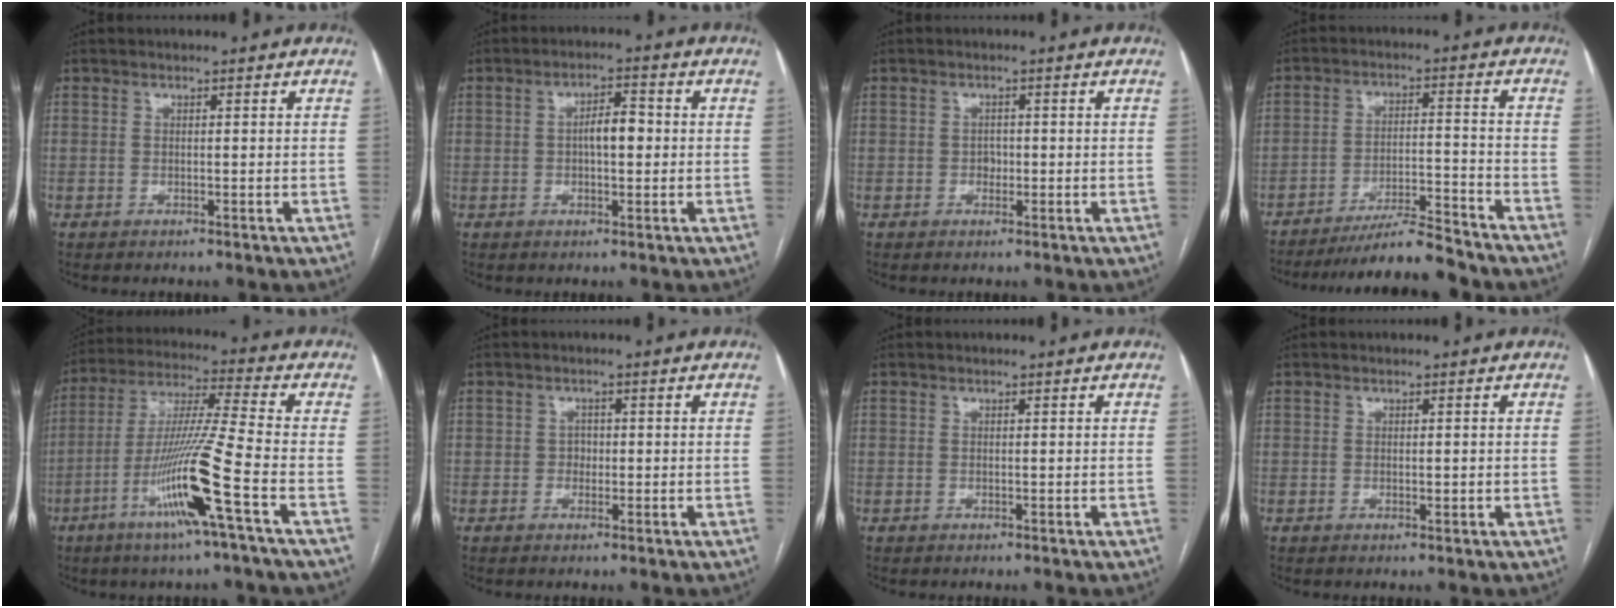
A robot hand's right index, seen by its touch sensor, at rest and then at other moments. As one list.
[{"total": 4.3, "force": [-0.1, 1.6, 4.0], "torque": [-0.068, 0.012, -0.001]}, {"total": 1.3, "force": [-0.3, 1.0, 0.7], "torque": [-0.009, 0.004, -0.004]}, {"total": 10.0, "force": [-9.3, -0.3, 3.6], "torque": [-0.051, -0.003, -0.159]}, {"total": 14.7, "force": [-6.0, -1.6, 13.4], "torque": [-0.264, -0.015, -0.117]}, {"total": 1.3, "force": [-0.2, 1.2, 0.6], "torque": [-0.004, 0.005, -0.004]}, {"total": 0.0}, {"total": 0.9, "force": [-0.1, 0.3, 0.8], "torque": [-0.012, -0.002, 0.000]}]